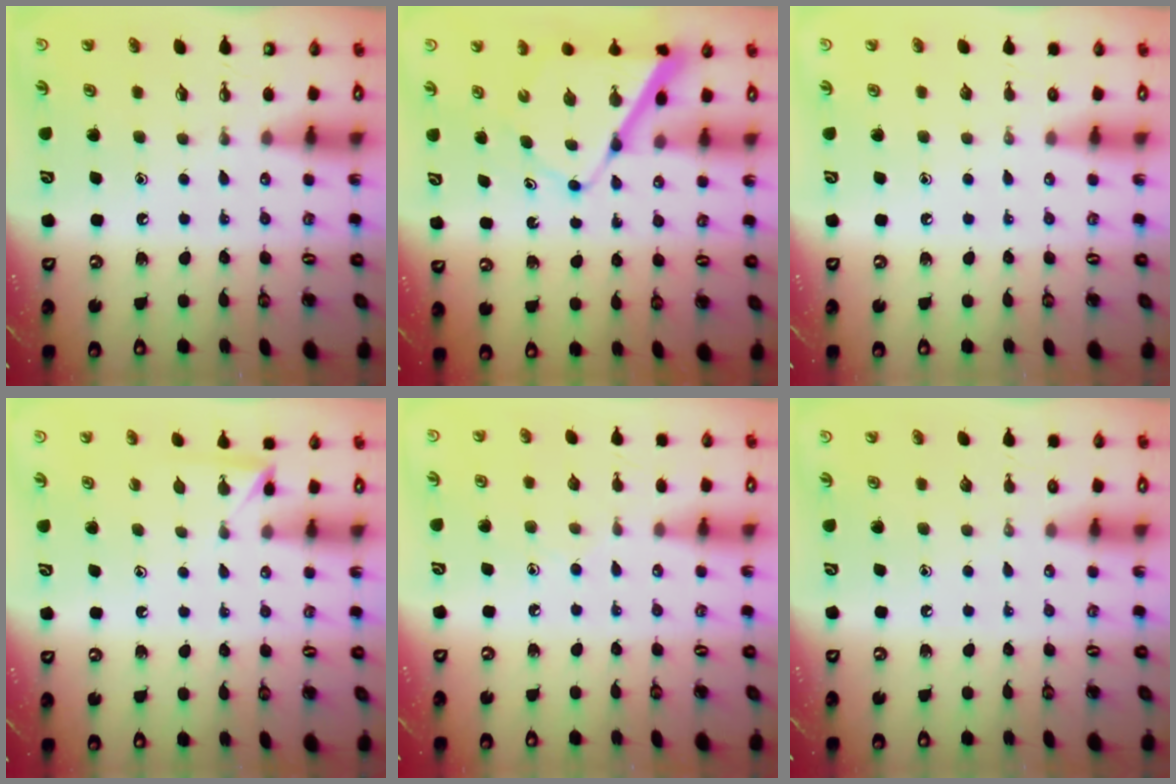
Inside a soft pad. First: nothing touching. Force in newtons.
{"total": 9.0, "press": 8.9, "slide": 0.8}
{"total": 0.0}
{"total": 2.9, "press": 2.9, "slide": 0.3}
{"total": 6.0, "press": 5.9, "slide": 0.7}
{"total": 0.0}